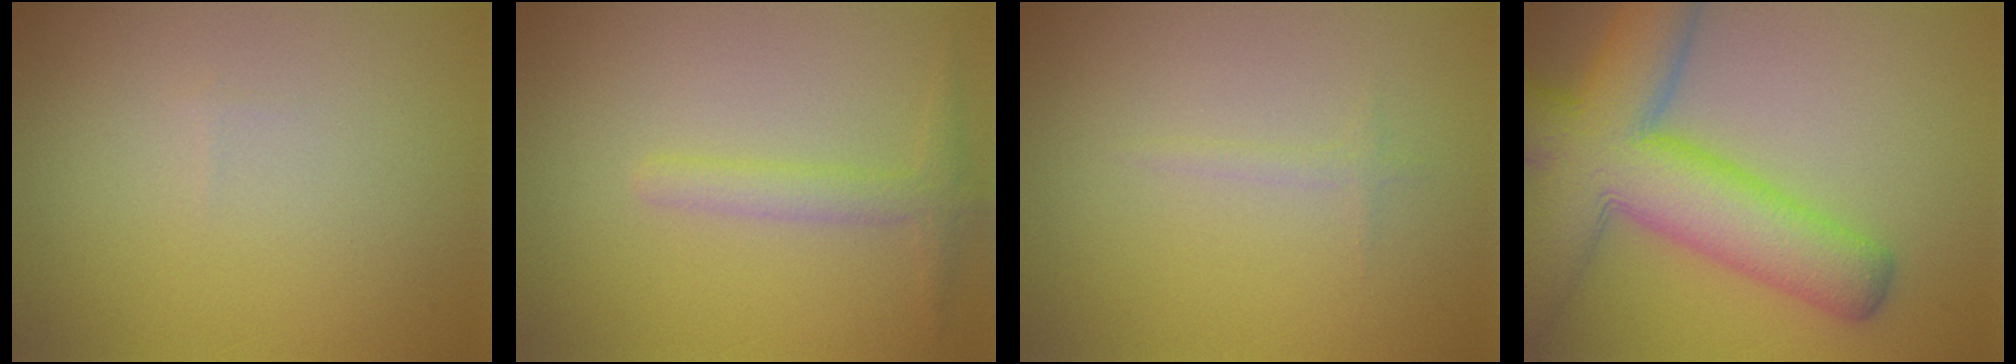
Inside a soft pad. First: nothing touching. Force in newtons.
{"total": 2.0, "press": 2.0, "slide": 0.1}
{"total": 0.7, "press": 0.7, "slide": 0.0}
{"total": 11.7, "press": 11.7, "slide": 0.4}